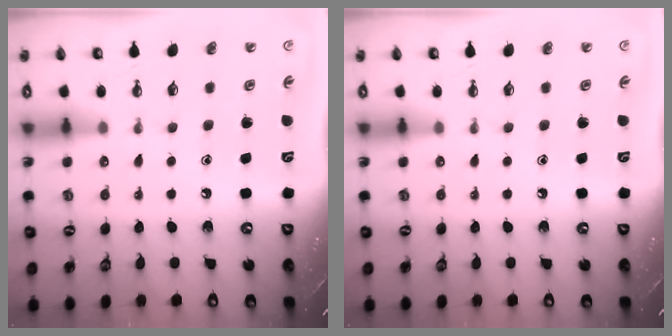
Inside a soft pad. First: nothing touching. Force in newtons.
{"total": 0.0}